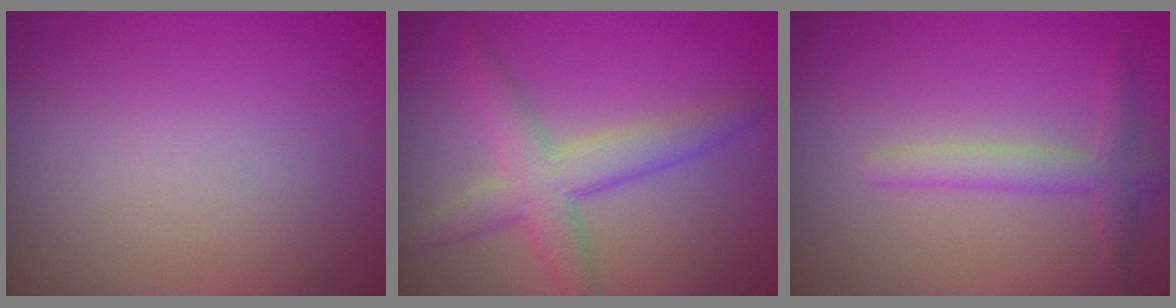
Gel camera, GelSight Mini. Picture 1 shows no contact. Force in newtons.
{"total": 4.3, "press": 4.3, "slide": 0.2}
{"total": 2.4, "press": 2.4, "slide": 0.1}